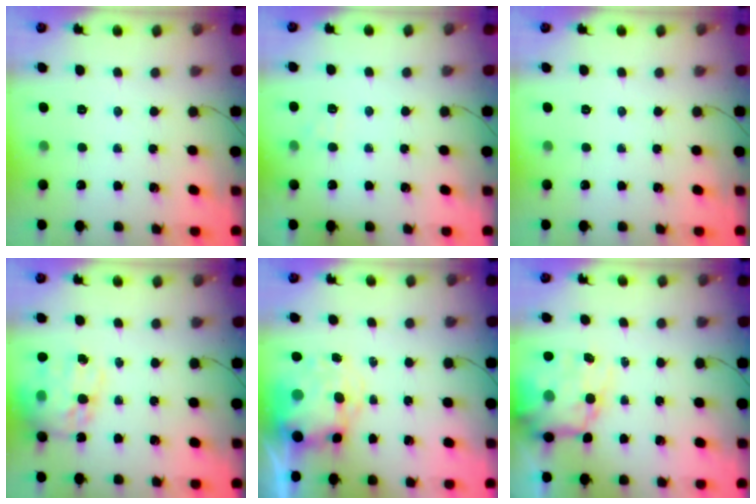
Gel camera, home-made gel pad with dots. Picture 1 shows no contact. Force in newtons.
{"total": 4.2, "press": 4.0, "slide": 1.4}
{"total": 0.0}
{"total": 17.9, "press": 17.2, "slide": 5.0}
{"total": 9.3, "press": 9.0, "slide": 2.4}
{"total": 12.5, "press": 12.0, "slide": 3.5}